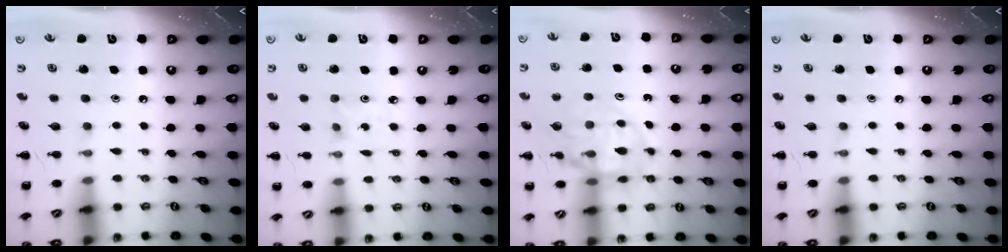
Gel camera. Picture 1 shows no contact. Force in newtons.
{"total": 1.7, "press": 1.6, "slide": 0.6}
{"total": 12.2, "press": 11.9, "slide": 2.7}
{"total": 0.0}